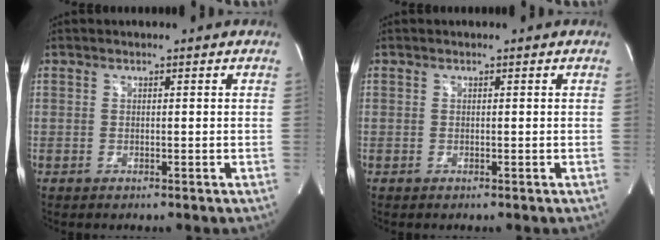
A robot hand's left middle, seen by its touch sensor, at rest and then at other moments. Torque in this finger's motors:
{"motor_torque": [-0.07, -0.07, 0.10, 0.02]}